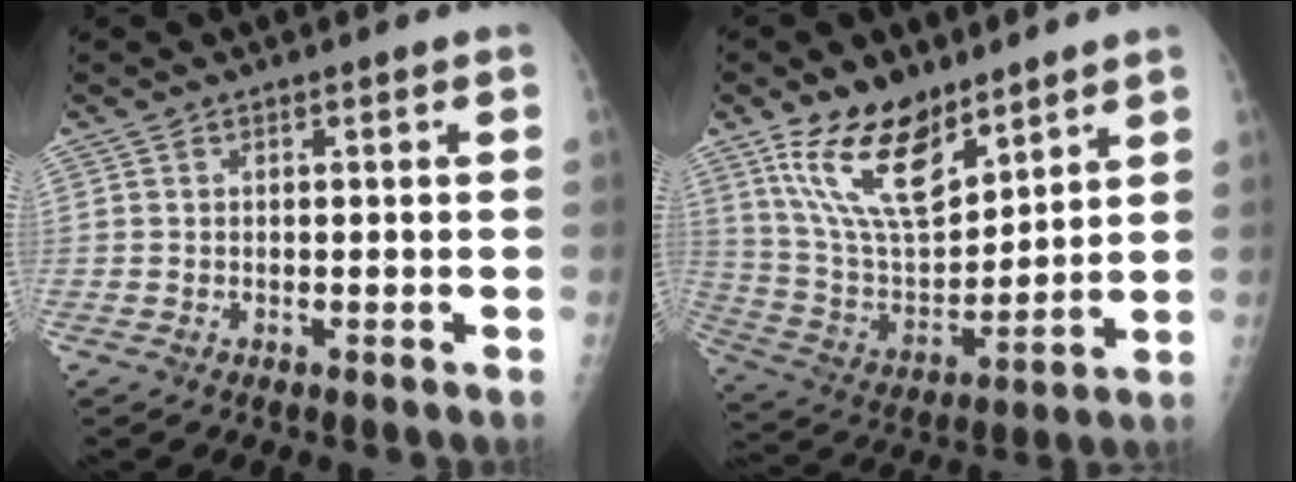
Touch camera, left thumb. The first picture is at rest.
{"total": 16.9, "force": [11.0, 7.8, 10.1], "torque": [-0.146, -0.061, 0.223]}